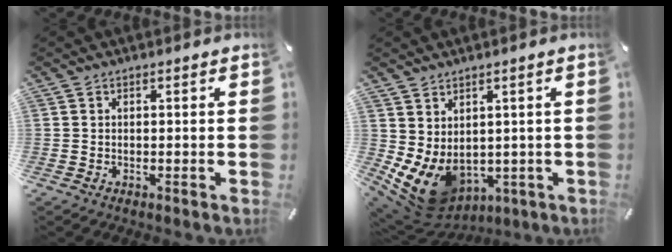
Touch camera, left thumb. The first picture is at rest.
{"total": 7.7, "force": [0.5, 6.5, 4.0], "torque": [-0.108, -0.025, 0.016]}